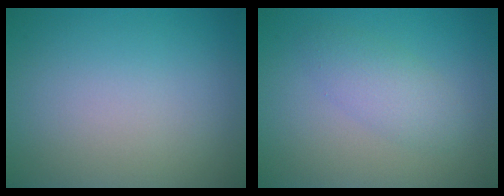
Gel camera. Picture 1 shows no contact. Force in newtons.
{"total": 2.7, "press": 2.7, "slide": 0.1}